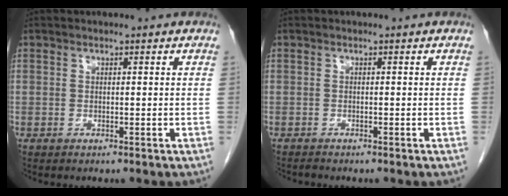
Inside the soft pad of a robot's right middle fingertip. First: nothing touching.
{"total": 0.8, "force": [-0.8, 0.0, 0.0], "torque": [-0.006, -0.004, -0.016]}